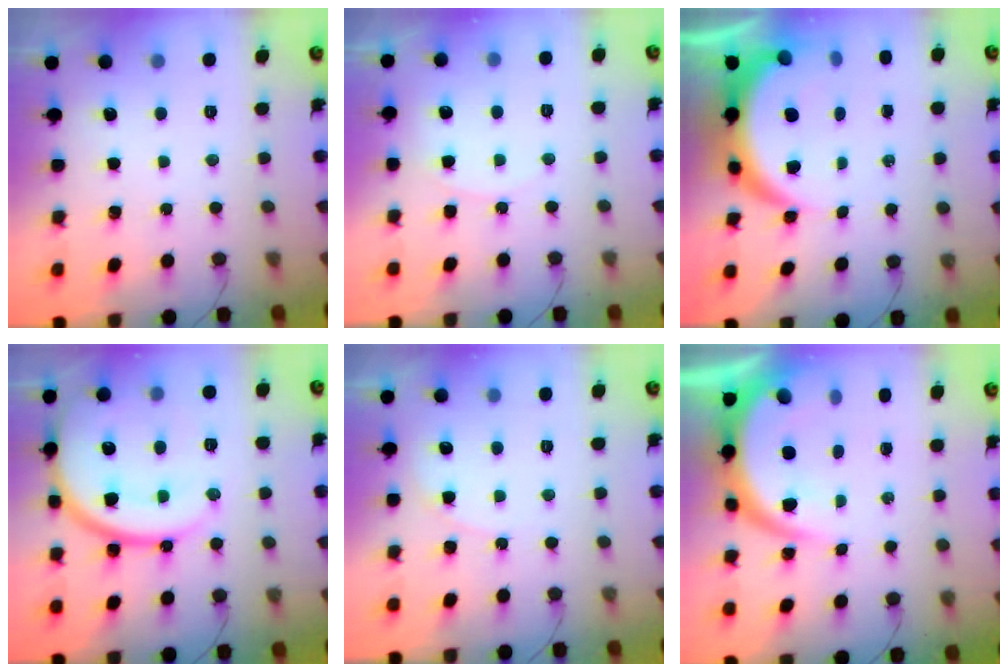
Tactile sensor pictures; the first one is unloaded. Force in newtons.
{"total": 5.2, "press": 5.1, "slide": 0.6}
{"total": 8.4, "press": 8.3, "slide": 1.0}
{"total": 20.0, "press": 19.9, "slide": 1.8}
{"total": 3.4, "press": 3.4, "slide": 0.4}
{"total": 10.8, "press": 10.7, "slide": 0.9}